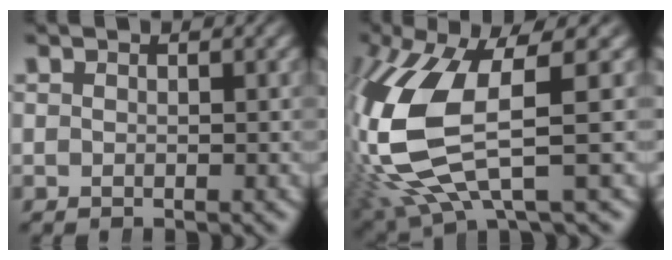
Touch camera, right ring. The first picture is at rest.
{"total": 11.1, "force": [-0.5, 6.2, 9.2], "torque": [-0.225, -0.029, 0.013]}